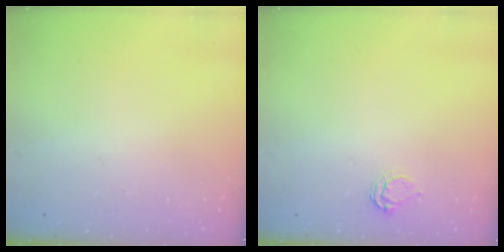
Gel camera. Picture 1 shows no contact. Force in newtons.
{"total": 5.5, "press": 5.5, "slide": 0.4}